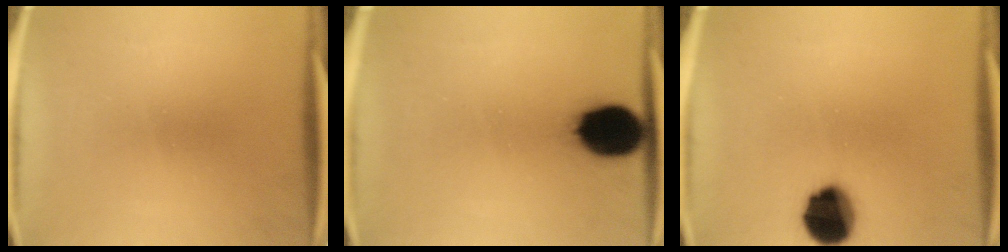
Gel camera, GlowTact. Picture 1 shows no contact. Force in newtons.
{"total": 14.0}
{"total": 12.1}